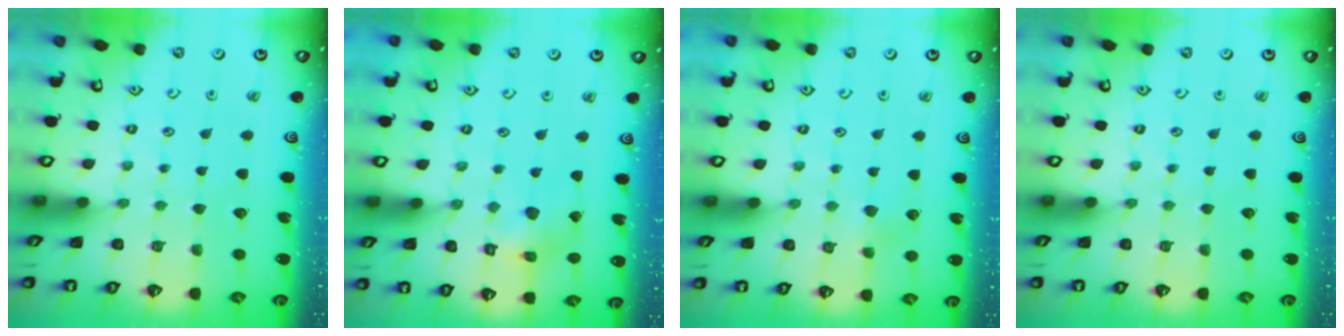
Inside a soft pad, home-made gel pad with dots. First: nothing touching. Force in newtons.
{"total": 10.6, "press": 10.5, "slide": 1.3}
{"total": 3.6, "press": 3.6, "slide": 0.3}
{"total": 0.0}